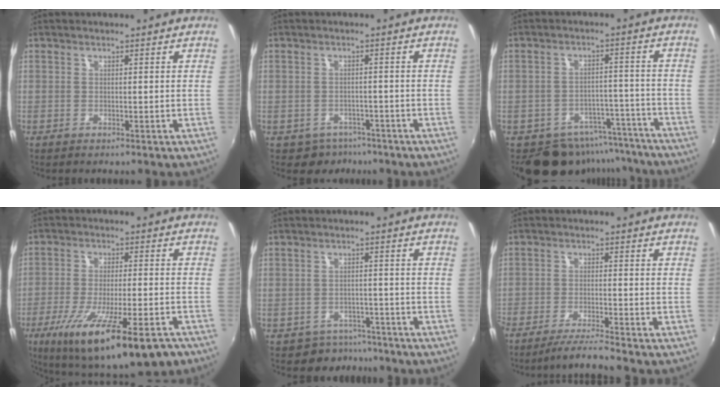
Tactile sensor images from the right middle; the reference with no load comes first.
{"total": 4.6, "force": [-3.2, 3.3, 0.6], "torque": [-0.022, 0.001, -0.042]}
{"total": 12.2, "force": [-10.4, 6.0, 2.2], "torque": [-0.037, 0.031, -0.126]}
{"total": 20.8, "force": [-12.3, 5.0, 16.0], "torque": [-0.284, -0.067, -0.188]}
{"total": 5.4, "force": [-4.3, 3.3, 0.0], "torque": [-0.006, 0.014, -0.059]}
{"total": 6.3, "force": [-5.7, -0.9, 2.7], "torque": [-0.072, -0.011, -0.100]}